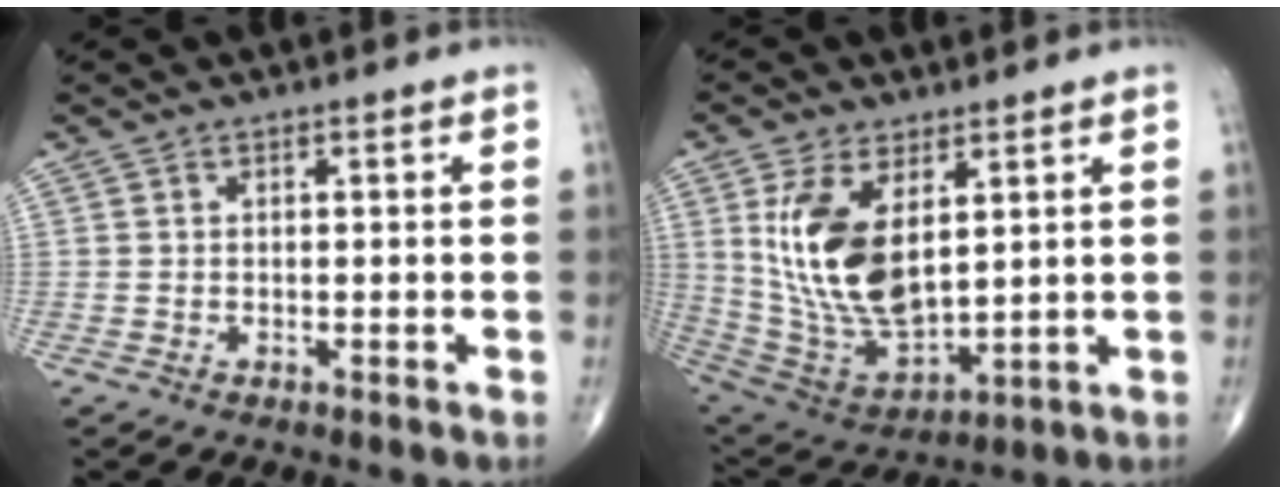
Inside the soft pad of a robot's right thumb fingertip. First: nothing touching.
{"total": 16.7, "force": [4.4, 8.7, 13.6], "torque": [-0.251, -0.023, 0.107]}